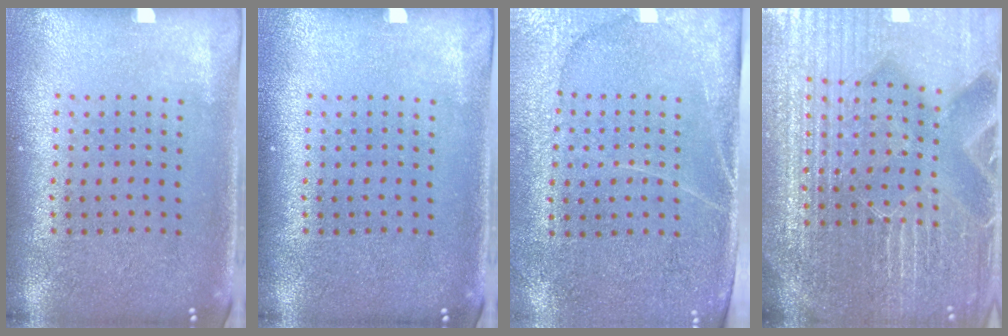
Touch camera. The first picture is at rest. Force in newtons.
{"total": 0.0}
{"total": 2.9, "press": 2.7, "slide": 1.2}
{"total": 5.7, "press": 5.2, "slide": 2.3}